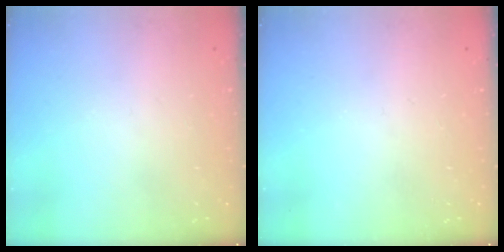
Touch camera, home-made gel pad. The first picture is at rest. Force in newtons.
{"total": 0.0}